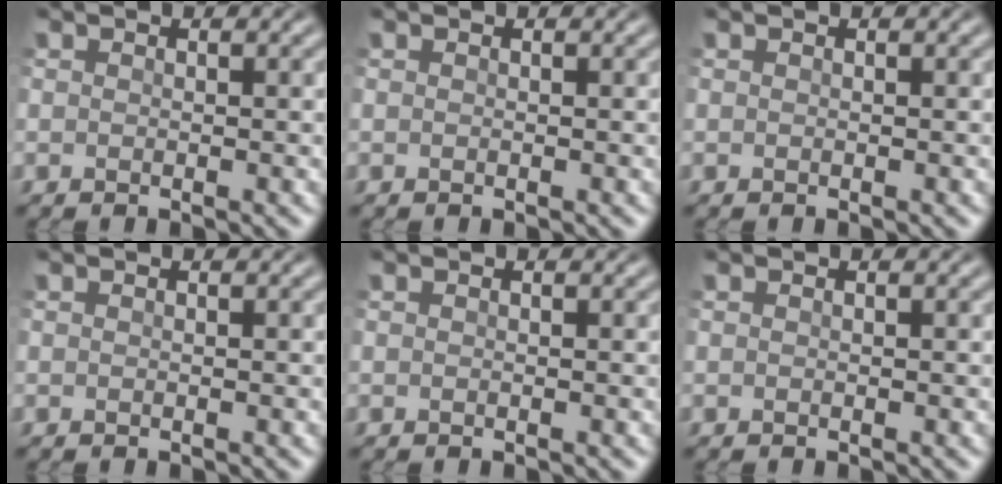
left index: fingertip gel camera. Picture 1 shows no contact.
{"total": 0.0}
{"total": 0.0}
{"total": 0.0}
{"total": 0.0}
{"total": 0.0}